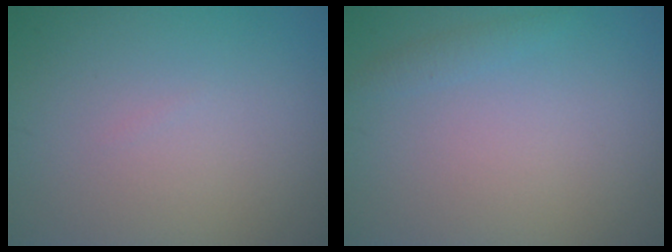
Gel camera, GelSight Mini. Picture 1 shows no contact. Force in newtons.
{"total": 0.8, "press": 0.8, "slide": 0.2}